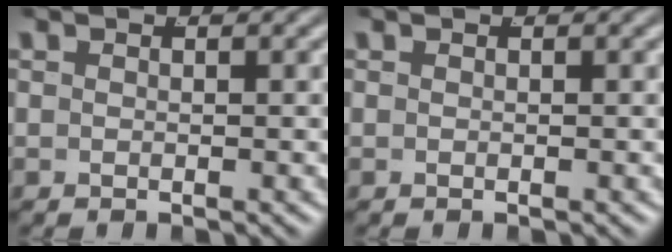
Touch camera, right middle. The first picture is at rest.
{"total": 0.0}